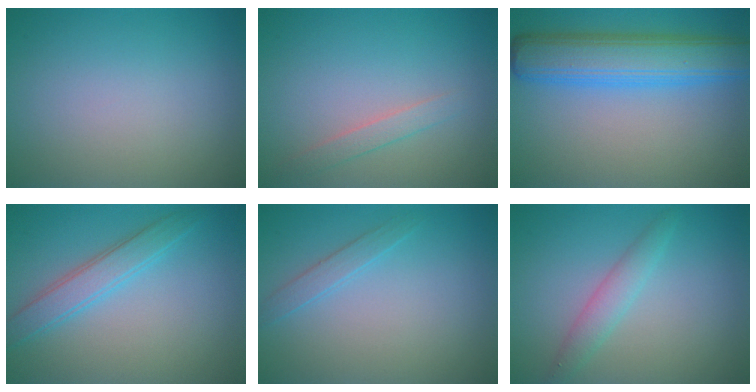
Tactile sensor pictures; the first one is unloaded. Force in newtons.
{"total": 1.3, "press": 1.3, "slide": 0.1}
{"total": 7.5, "press": 7.5, "slide": 0.1}
{"total": 3.0, "press": 3.0, "slide": 0.1}
{"total": 1.4, "press": 1.4, "slide": 0.1}
{"total": 2.1, "press": 2.1, "slide": 0.0}